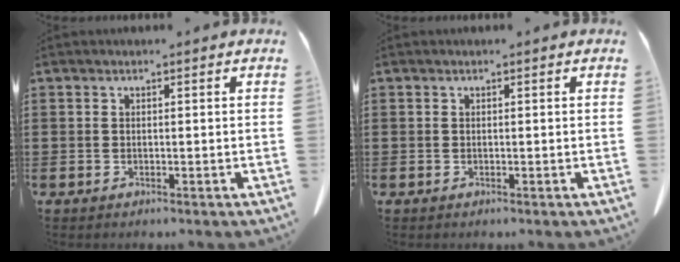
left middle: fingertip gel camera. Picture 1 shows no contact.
{"total": 0.0}